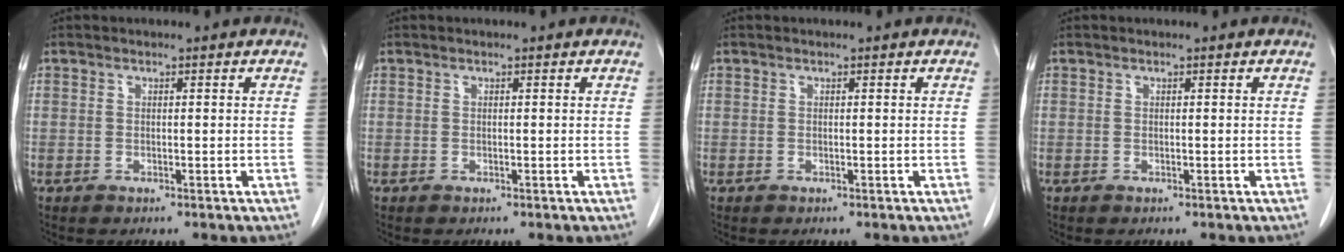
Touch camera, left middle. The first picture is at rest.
{"total": 0.0}
{"total": 0.0}
{"total": 0.0}